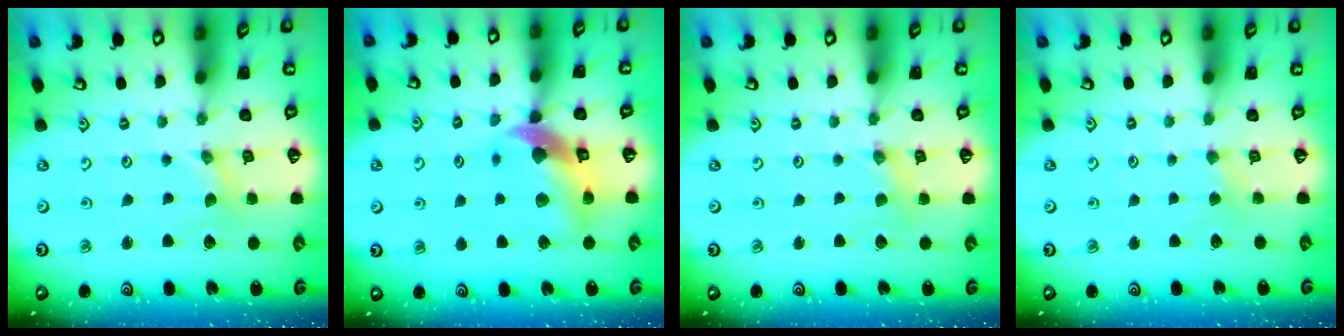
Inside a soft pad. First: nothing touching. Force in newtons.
{"total": 12.2, "press": 12.0, "slide": 1.9}
{"total": 2.7, "press": 2.6, "slide": 0.5}
{"total": 2.3, "press": 2.3, "slide": 0.3}